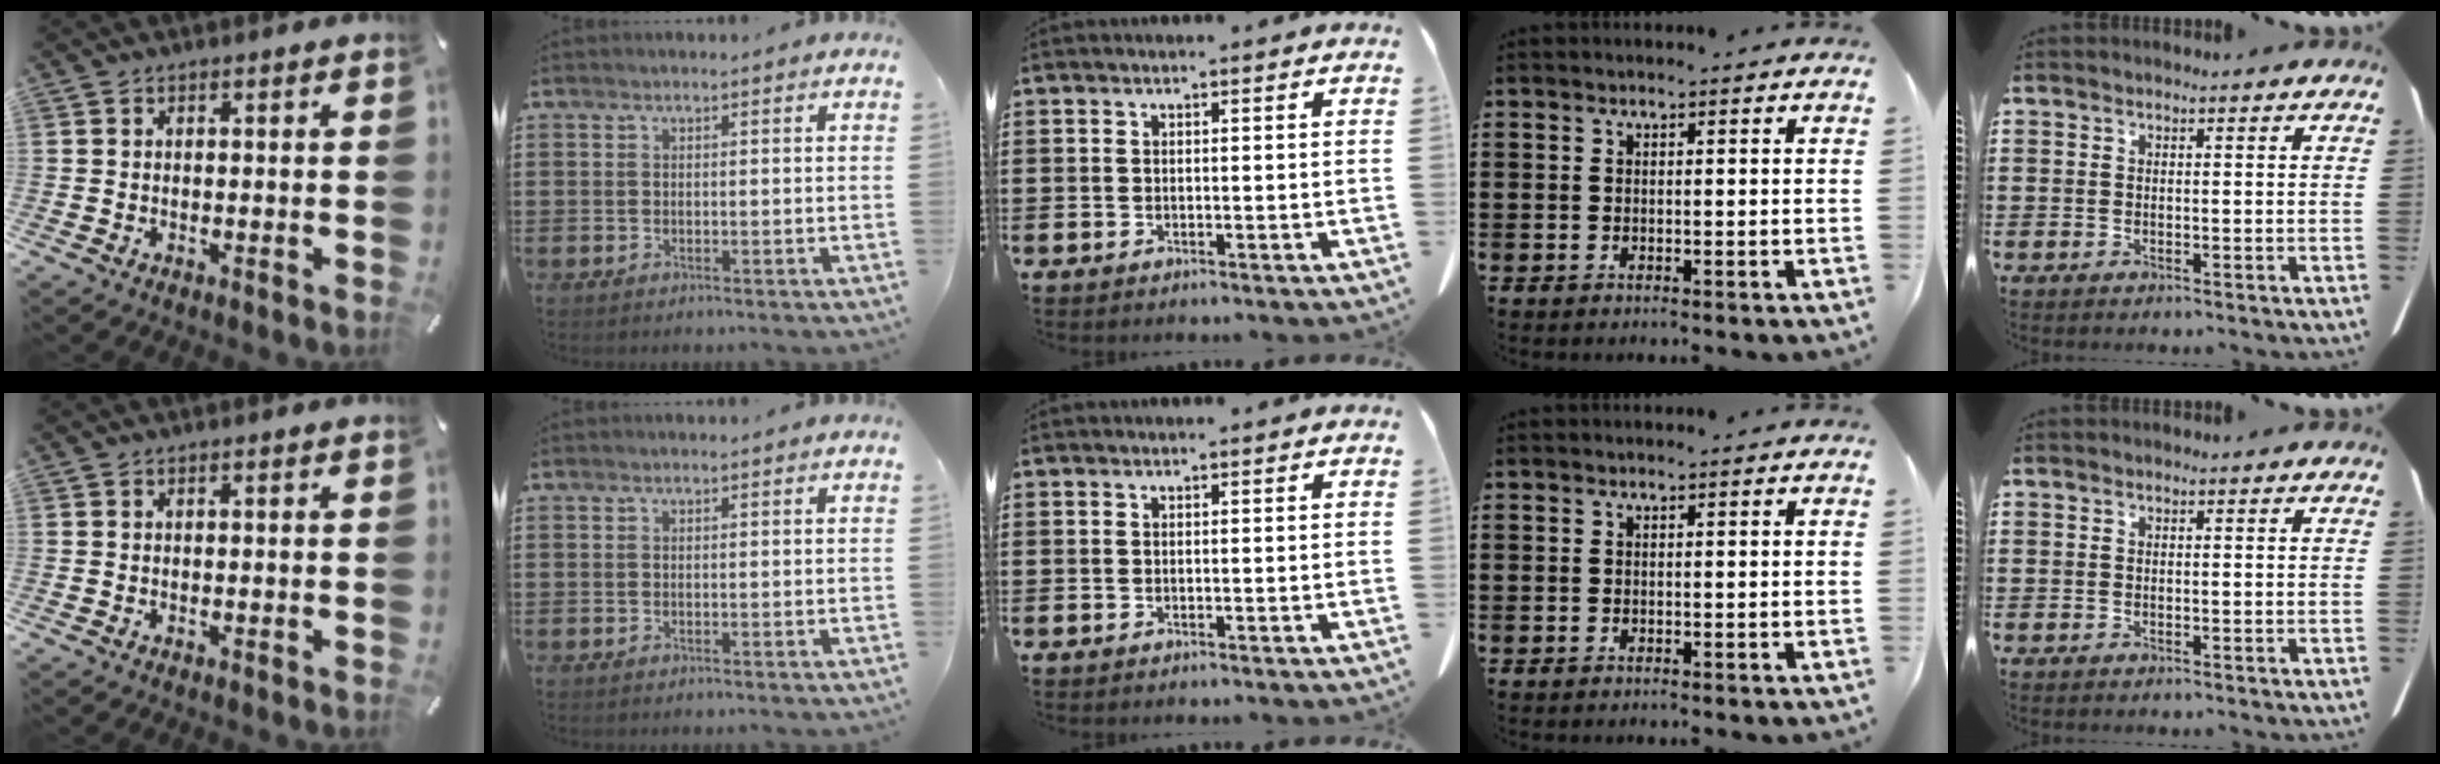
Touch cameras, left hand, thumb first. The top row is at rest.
{}